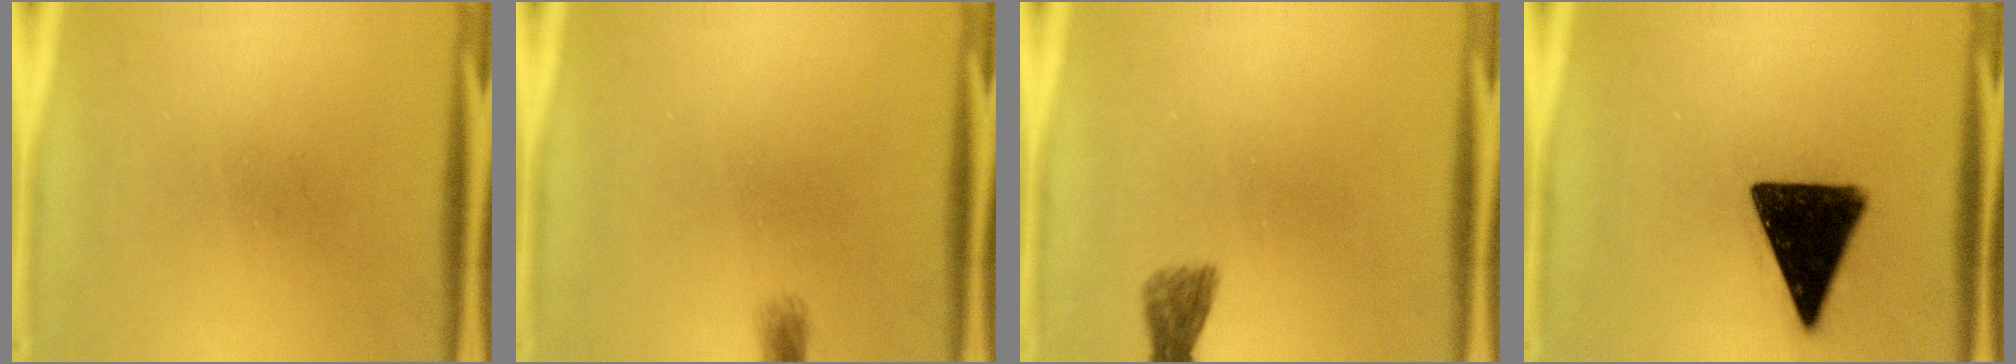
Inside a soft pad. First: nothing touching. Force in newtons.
{"total": 1.4}
{"total": 2.4}
{"total": 16.0}